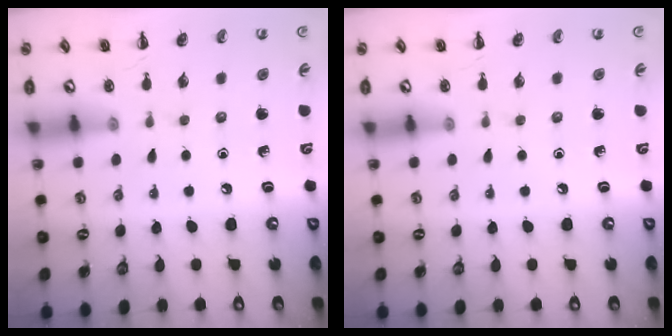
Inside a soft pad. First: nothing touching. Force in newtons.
{"total": 0.0}